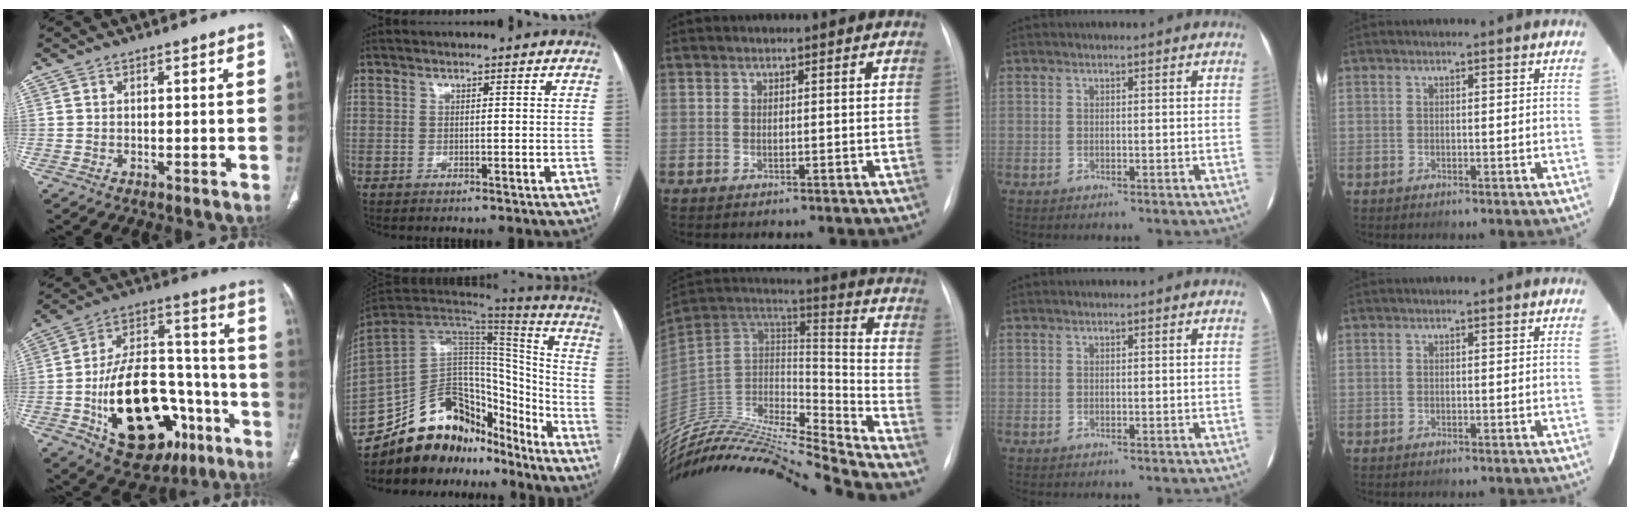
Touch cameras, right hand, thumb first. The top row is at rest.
{"thumb": {"total": 28.2, "force": [-10.2, 15.9, 20.9], "torque": [-0.338, 0.052, -0.146]}, "index": {"total": 23.5, "force": [-19.3, 10.5, 8.4], "torque": [-0.183, 0.037, -0.308]}, "middle": {"total": 27.6, "force": [-26.0, 0.0, 9.2], "torque": [-0.203, -0.010, -0.444]}}